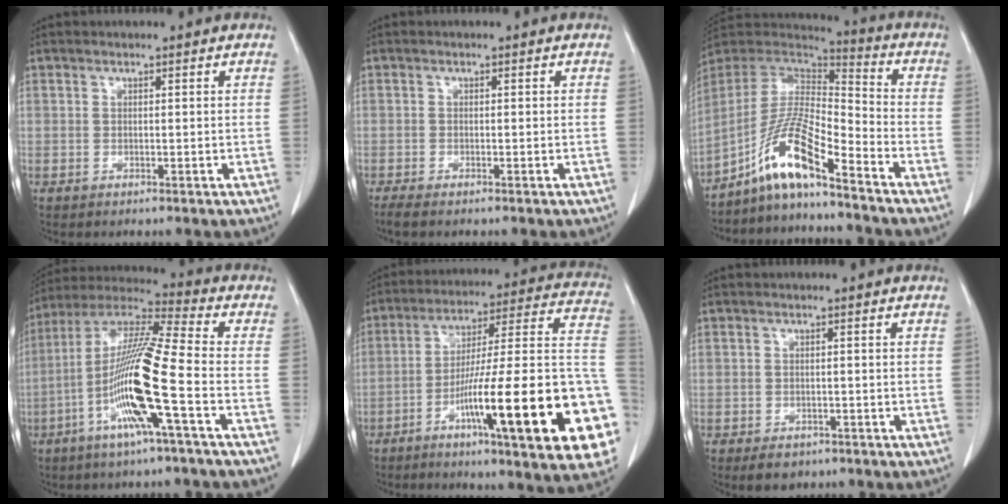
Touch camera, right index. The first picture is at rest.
{"total": 1.3, "force": [-0.9, 0.1, 0.9], "torque": [-0.025, -0.006, -0.020]}
{"total": 11.6, "force": [-8.1, 1.1, 8.3], "torque": [-0.167, 0.011, -0.155]}
{"total": 15.9, "force": [-5.0, -0.5, 15.1], "torque": [-0.302, -0.004, -0.106]}
{"total": 28.7, "force": [-9.4, 2.0, 27.0], "torque": [-0.302, -0.009, -0.148]}
{"total": 3.3, "force": [-2.2, 2.1, 1.2], "torque": [-0.014, 0.001, -0.023]}